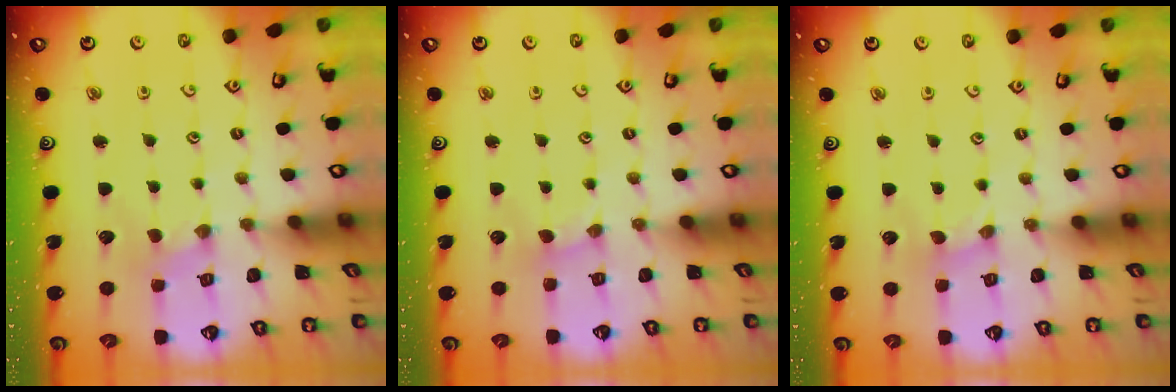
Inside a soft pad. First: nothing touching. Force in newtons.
{"total": 1.0, "press": 1.0, "slide": 0.2}
{"total": 0.0}